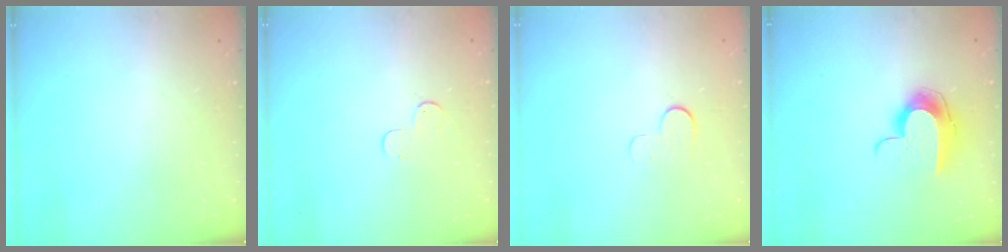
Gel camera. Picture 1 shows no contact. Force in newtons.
{"total": 4.3, "press": 4.3, "slide": 0.4}
{"total": 7.6, "press": 7.5, "slide": 0.7}
{"total": 10.2, "press": 10.2, "slide": 0.5}